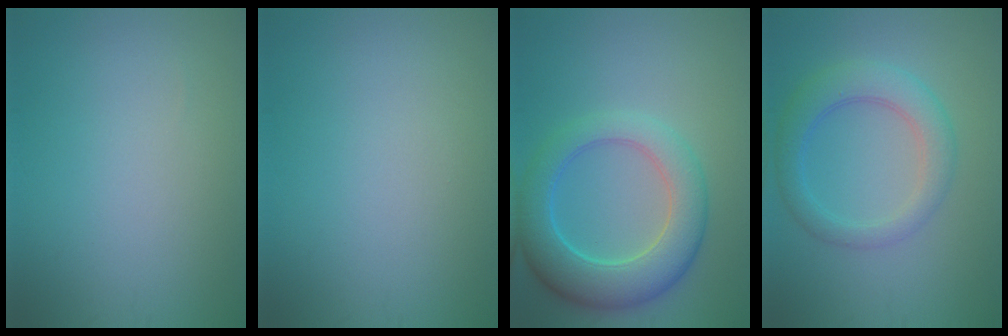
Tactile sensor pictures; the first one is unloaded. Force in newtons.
{"total": 0.0}
{"total": 6.9, "press": 6.8, "slide": 0.5}
{"total": 4.1, "press": 4.1, "slide": 0.1}